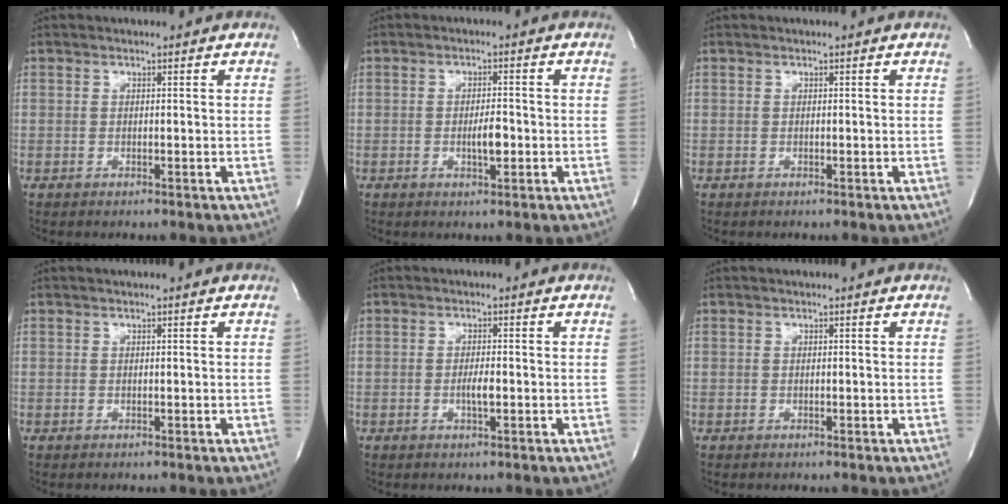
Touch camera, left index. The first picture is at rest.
{"total": 3.0, "force": [-0.8, 0.8, 2.8], "torque": [-0.050, -0.001, -0.011]}
{"total": 0.0}
{"total": 0.0}
{"total": 1.9, "force": [-0.6, 0.3, 1.8], "torque": [-0.037, -0.002, -0.011]}
{"total": 0.0}